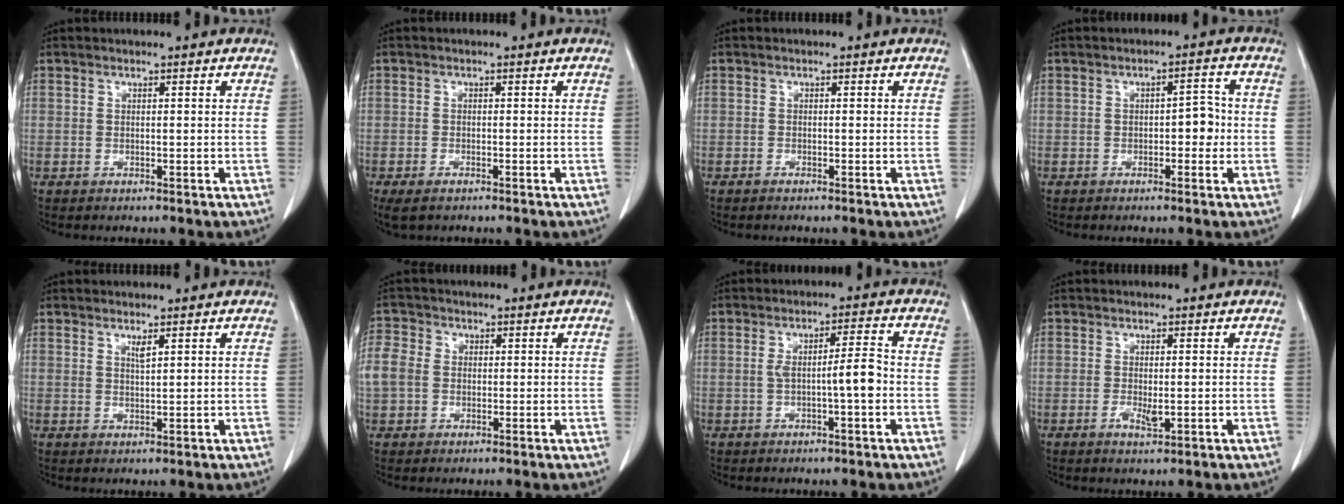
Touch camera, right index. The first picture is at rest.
{"total": 3.4, "force": [-2.4, 1.3, 2.0], "torque": [-0.041, -0.010, -0.037]}
{"total": 0.5, "force": [-0.5, 0.0, 0.2], "torque": [-0.007, -0.001, -0.009]}
{"total": 3.3, "force": [-0.6, 1.7, 2.8], "torque": [-0.031, 0.013, -0.009]}
{"total": 1.2, "force": [0.8, 0.0, 0.9], "torque": [-0.021, -0.005, 0.016]}
{"total": 6.0, "force": [0.0, 5.2, 3.1], "torque": [-0.086, 0.023, 0.001]}
{"total": 5.0, "force": [-1.0, 0.3, 4.9], "torque": [-0.083, 0.013, -0.013]}
{"total": 1.9, "force": [-0.5, 0.5, 1.8], "torque": [-0.035, -0.005, -0.006]}